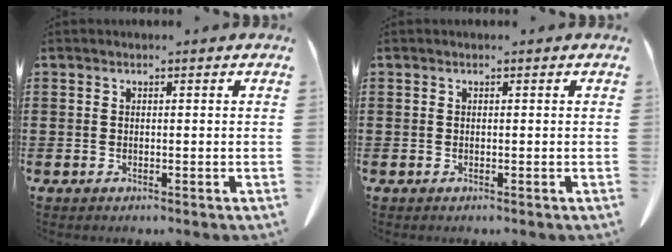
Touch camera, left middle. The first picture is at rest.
{"total": 0.0}